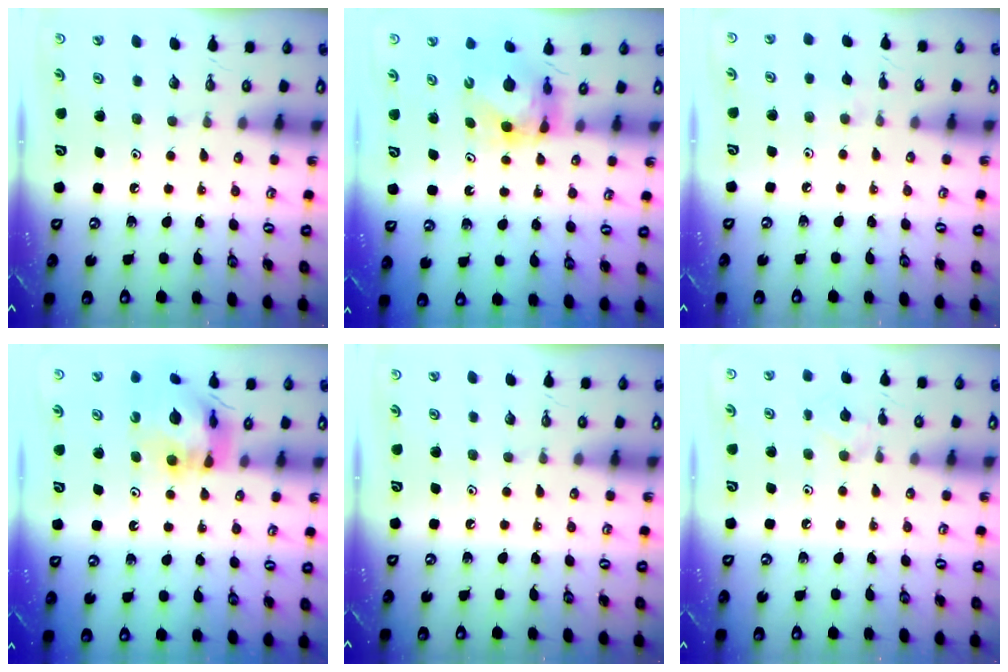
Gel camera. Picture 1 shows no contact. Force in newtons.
{"total": 6.2, "press": 6.1, "slide": 0.8}
{"total": 2.9, "press": 2.9, "slide": 0.4}
{"total": 12.1, "press": 12.0, "slide": 1.2}
{"total": 0.0}
{"total": 6.6, "press": 6.5, "slide": 1.1}